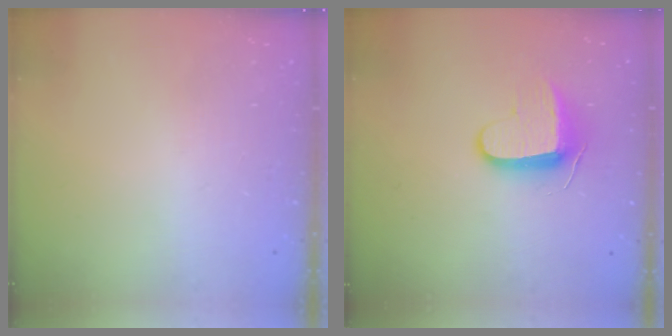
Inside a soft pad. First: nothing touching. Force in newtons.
{"total": 8.9, "press": 8.9, "slide": 0.8}